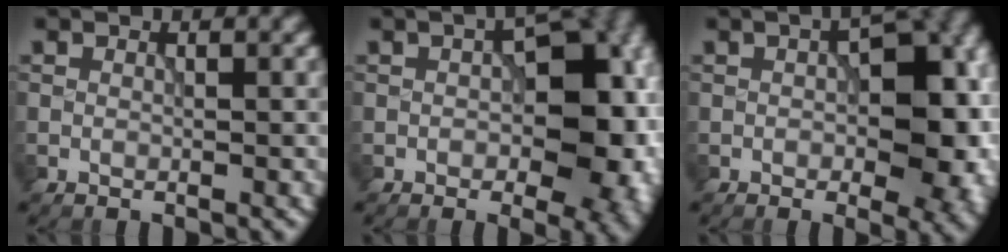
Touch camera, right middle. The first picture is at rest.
{"total": 11.7, "force": [-0.4, 6.8, 9.6], "torque": [-0.091, 0.007, -0.006]}
{"total": 10.6, "force": [-0.1, 5.5, 9.0], "torque": [-0.099, 0.010, 0.000]}